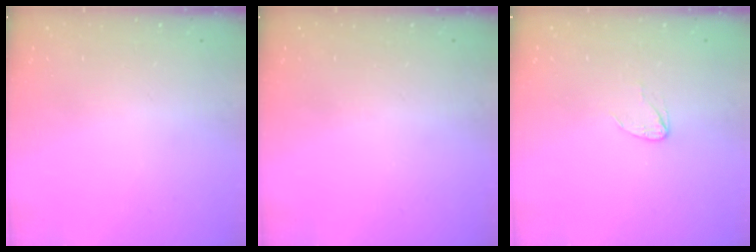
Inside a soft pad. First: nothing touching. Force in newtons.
{"total": 0.0}
{"total": 2.7, "press": 2.7, "slide": 0.3}